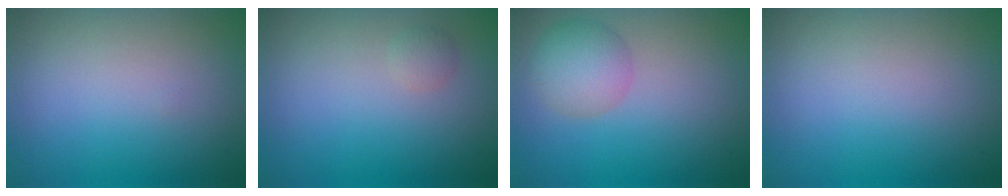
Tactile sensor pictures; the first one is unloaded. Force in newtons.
{"total": 0.8, "press": 0.8, "slide": 0.1}
{"total": 3.4, "press": 3.4, "slide": 0.2}
{"total": 0.0}